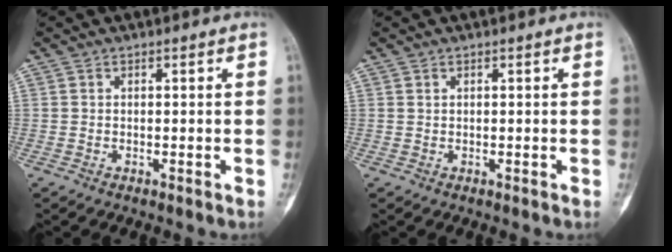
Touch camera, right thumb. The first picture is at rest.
{"total": 0.0}